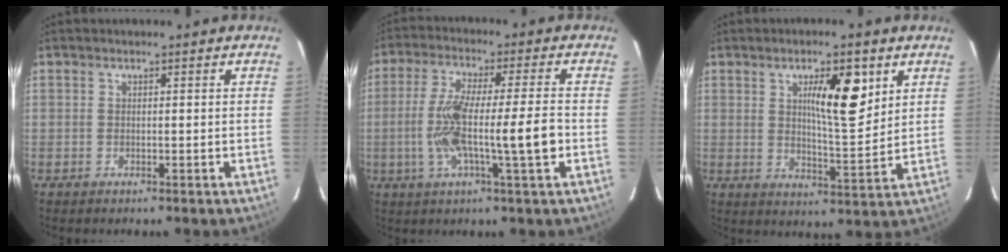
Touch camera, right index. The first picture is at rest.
{"total": 9.3, "force": [-2.6, -0.2, 8.9], "torque": [-0.170, 0.005, -0.049]}
{"total": 9.1, "force": [3.8, 1.8, 8.0], "torque": [-0.127, -0.002, 0.063]}